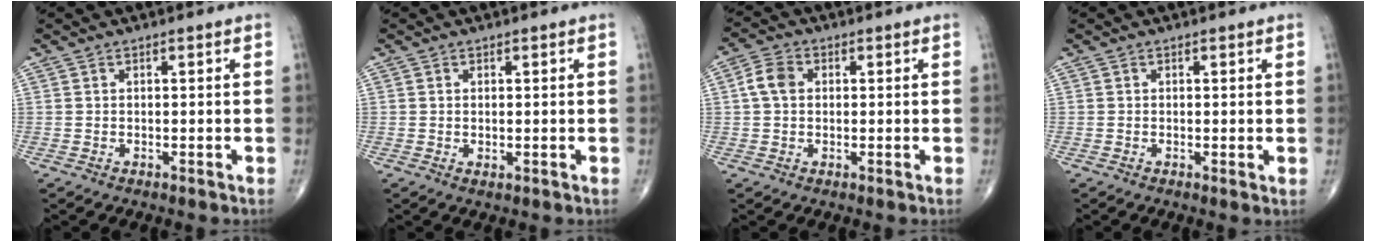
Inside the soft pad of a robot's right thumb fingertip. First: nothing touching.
{"total": 0.8, "force": [0.0, 0.4, 0.7], "torque": [-0.015, -0.005, 0.003]}
{"total": 4.5, "force": [0.6, 3.4, 2.9], "torque": [-0.056, 0.012, 0.005]}
{"total": 0.7, "force": [0.1, 0.2, 0.7], "torque": [-0.013, -0.004, -0.001]}